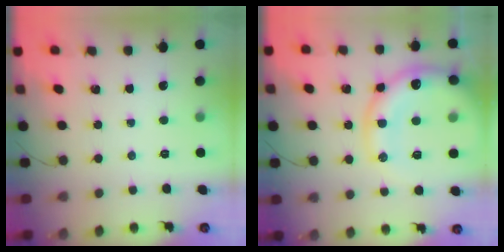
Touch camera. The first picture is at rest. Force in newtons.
{"total": 18.8, "press": 18.5, "slide": 3.7}